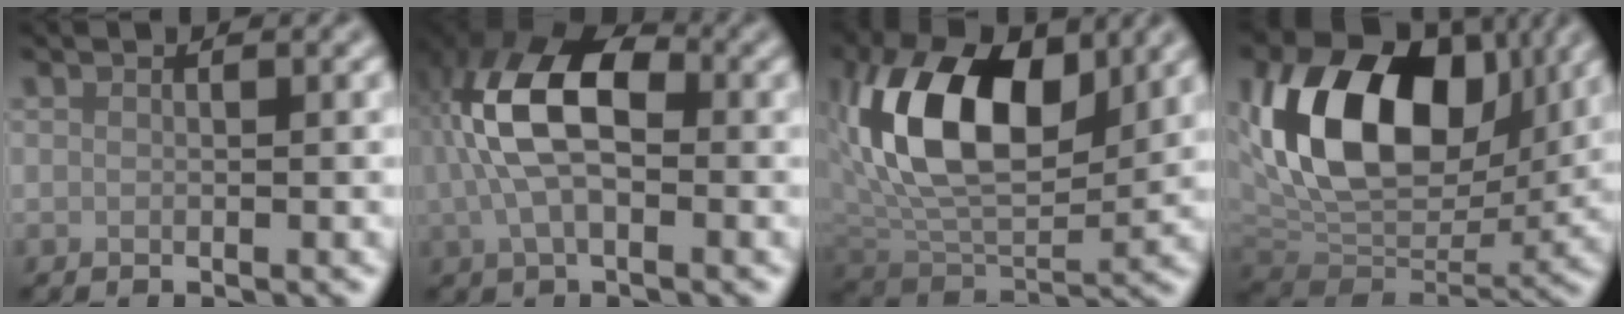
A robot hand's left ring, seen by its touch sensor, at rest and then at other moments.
{"total": 8.4, "force": [0.6, 4.7, 6.9], "torque": [-0.143, 0.016, 0.000]}
{"total": 12.0, "force": [3.5, 6.8, 9.3], "torque": [-0.173, 0.006, 0.059]}
{"total": 15.0, "force": [4.0, 9.6, 10.8], "torque": [-0.193, 0.010, 0.066]}